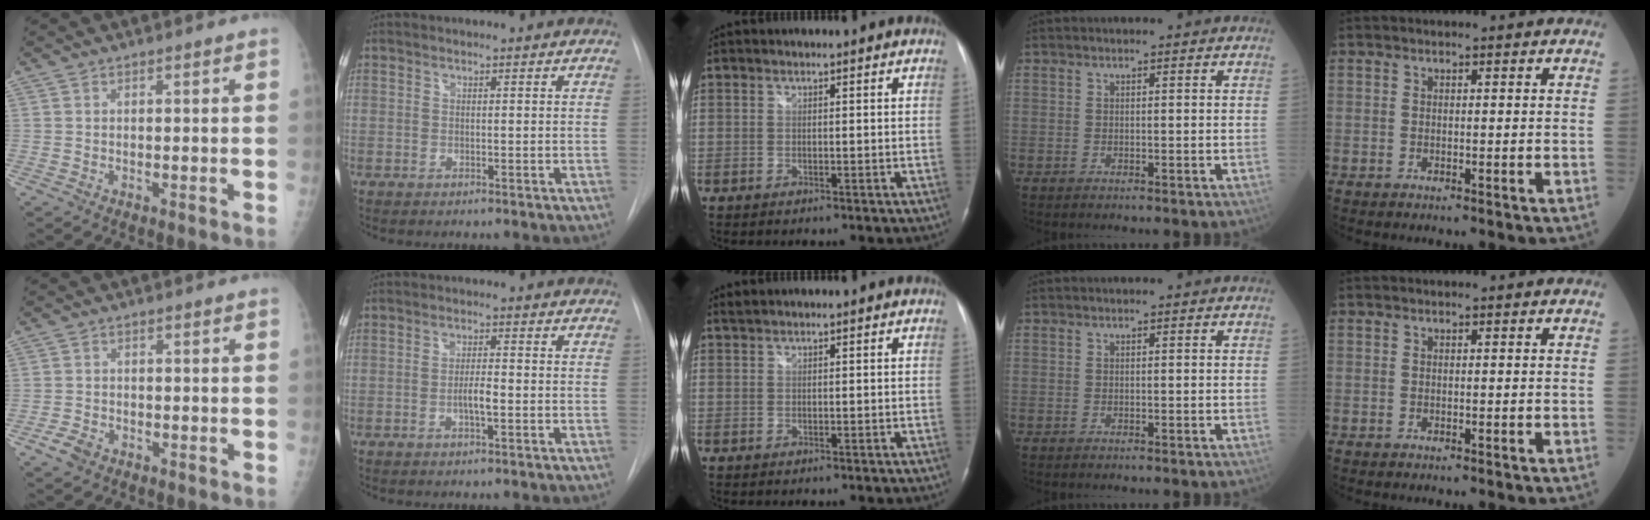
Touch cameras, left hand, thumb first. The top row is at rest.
{"thumb": {"total": 2.9, "force": [-1.9, 1.8, 1.3], "torque": [-0.024, 0.008, -0.030]}, "index": {"total": 2.8, "force": [-1.4, 0.3, 2.4], "torque": [-0.042, -0.004, -0.025]}, "middle": {"total": 0.7, "force": [0.6, -0.1, 0.2], "torque": [-0.011, 0.011, 0.018]}}